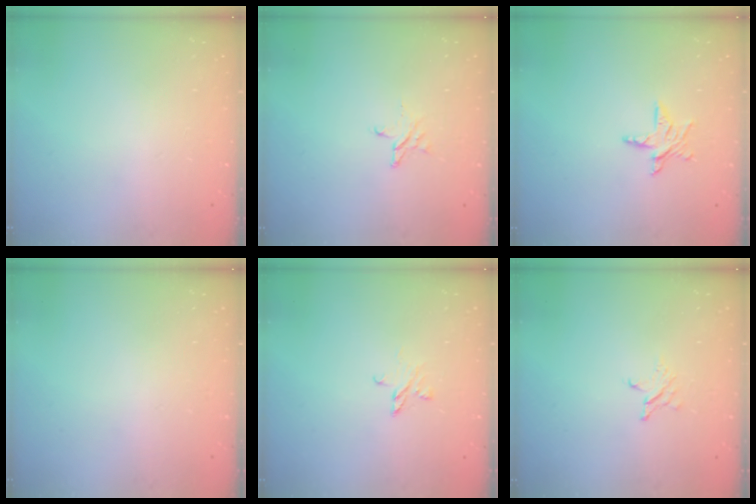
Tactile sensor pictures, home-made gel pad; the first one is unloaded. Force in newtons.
{"total": 3.6, "press": 3.6, "slide": 0.4}
{"total": 5.8, "press": 5.8, "slide": 0.2}
{"total": 0.0}
{"total": 3.5, "press": 3.5, "slide": 0.3}
{"total": 2.5, "press": 2.5, "slide": 0.3}